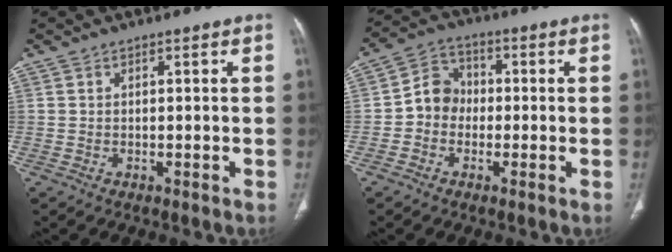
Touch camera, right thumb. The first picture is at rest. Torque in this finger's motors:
{"motor_torque": [-0.20, 0.17, 0.76, -0.58, 0.01]}